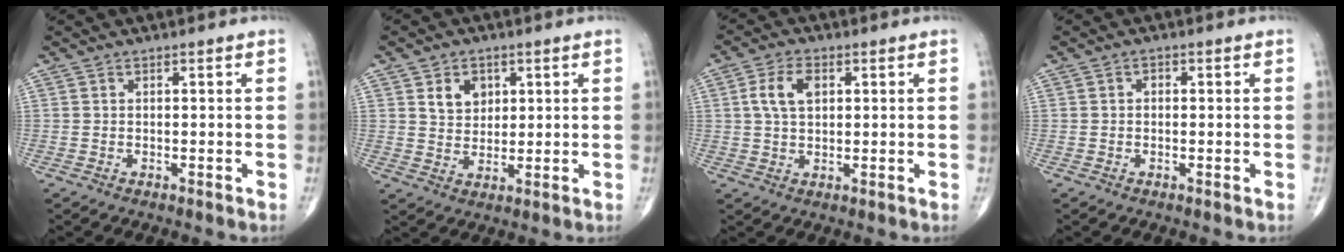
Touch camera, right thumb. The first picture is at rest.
{"total": 5.6, "force": [2.2, 4.3, 2.8], "torque": [-0.022, -0.013, 0.040]}
{"total": 6.2, "force": [1.6, 3.7, 4.7], "torque": [-0.092, 0.006, 0.028]}
{"total": 1.1, "force": [0.1, 0.8, 0.7], "torque": [-0.006, 0.005, -0.001]}